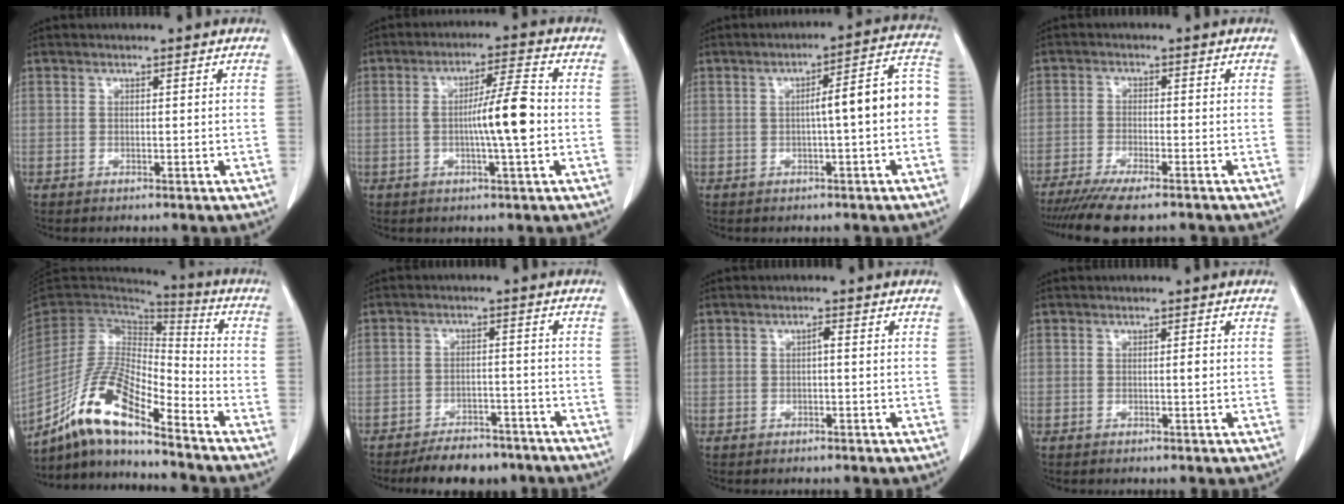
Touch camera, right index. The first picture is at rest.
{"total": 8.0, "force": [-0.9, 0.1, 7.9], "torque": [-0.133, 0.006, -0.018]}
{"total": 8.8, "force": [-0.8, 0.8, 8.7], "torque": [-0.110, 0.037, -0.017]}
{"total": 10.4, "force": [-8.6, 0.9, 5.8], "torque": [-0.087, -0.021, -0.135]}
{"total": 14.3, "force": [-10.0, 2.7, 9.8], "torque": [-0.192, 0.003, -0.185]}
{"total": 8.3, "force": [-7.1, 3.2, 2.9], "torque": [-0.035, 0.000, -0.104]}
{"total": 0.8, "force": [0.0, 0.2, 0.8], "torque": [-0.014, 0.002, -0.001]}
{"total": 0.8, "force": [0.0, 0.1, 0.8], "torque": [-0.009, 0.001, -0.001]}